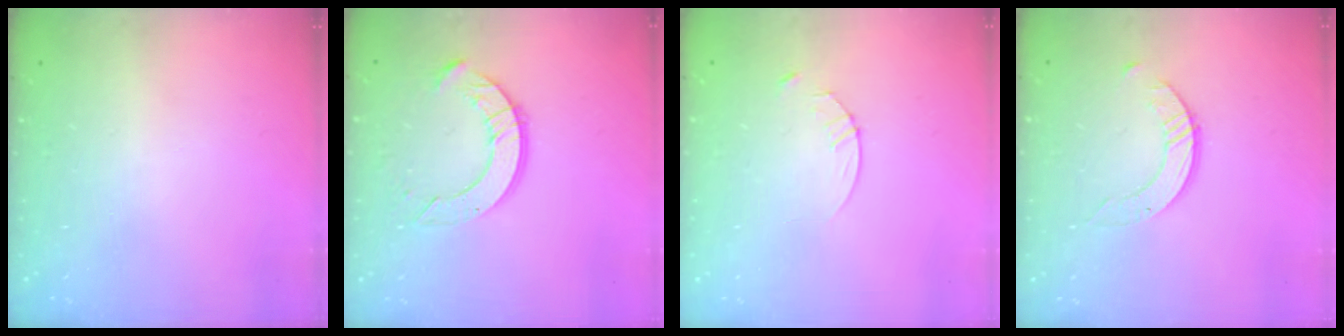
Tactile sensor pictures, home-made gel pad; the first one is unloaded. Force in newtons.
{"total": 9.6, "press": 9.6, "slide": 1.0}
{"total": 2.9, "press": 2.9, "slide": 0.4}
{"total": 1.6, "press": 1.6, "slide": 0.2}